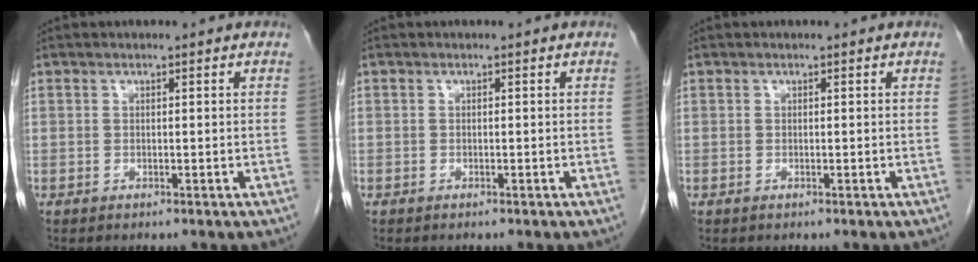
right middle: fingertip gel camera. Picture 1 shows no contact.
{"total": 0.0}
{"total": 0.0}